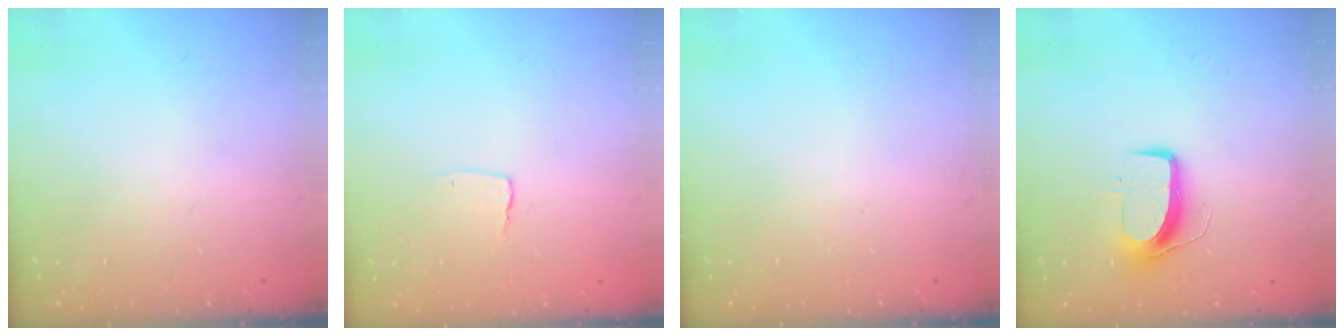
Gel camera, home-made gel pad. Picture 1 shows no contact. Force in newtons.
{"total": 2.7, "press": 2.7, "slide": 0.2}
{"total": 0.0}
{"total": 9.9, "press": 9.8, "slide": 1.1}